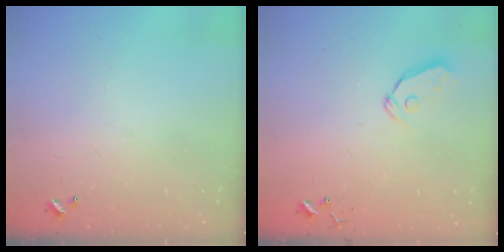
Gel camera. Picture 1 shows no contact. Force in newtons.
{"total": 6.0, "press": 6.0, "slide": 0.5}